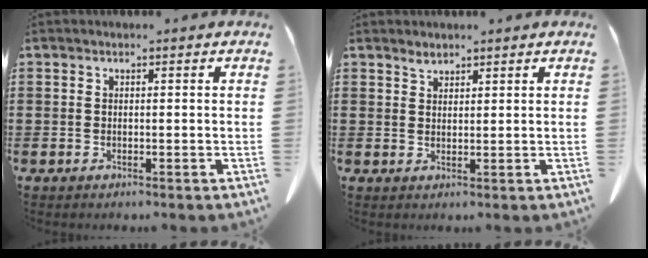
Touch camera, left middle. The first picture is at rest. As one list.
[{"total": 1.5, "force": [1.4, 0.6, 0.4], "torque": [-0.011, -0.003, 0.028]}]